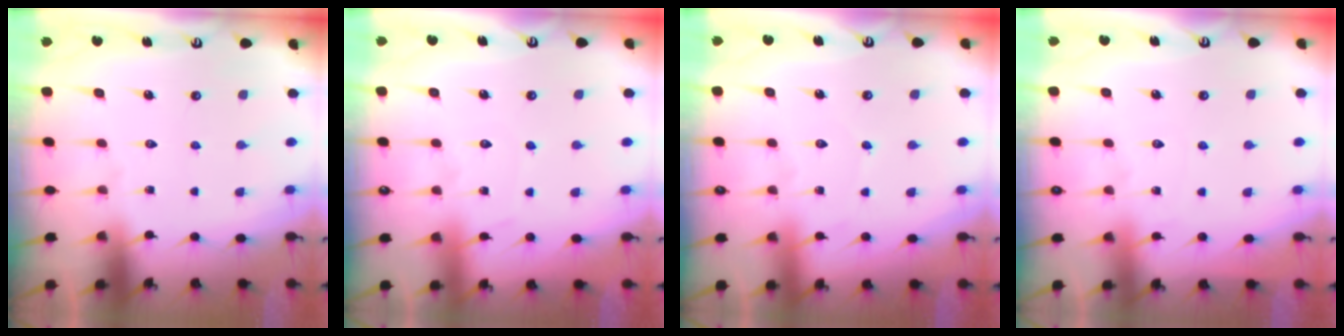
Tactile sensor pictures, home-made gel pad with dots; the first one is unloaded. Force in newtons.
{"total": 4.6, "press": 4.5, "slide": 0.7}
{"total": 2.5, "press": 2.5, "slide": 0.3}
{"total": 5.1, "press": 5.0, "slide": 0.6}